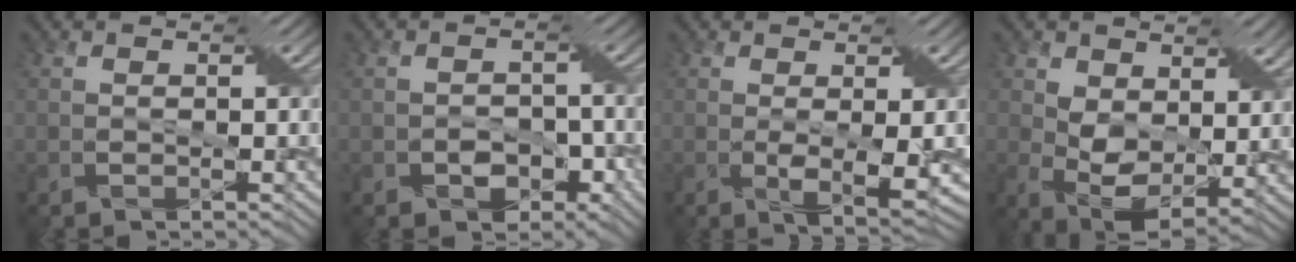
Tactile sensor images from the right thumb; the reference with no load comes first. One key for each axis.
{"total": 3.8, "fx": -2.2, "fy": 2.8, "fz": 1.6, "tx": -0.014, "ty": 0.004, "tz": -0.033}
{"total": 3.8, "fx": 0.1, "fy": 0.6, "fz": 3.7, "tx": -0.065, "ty": -0.010, "tz": 0.009}
{"total": 6.3, "fx": 2.6, "fy": 3.9, "fz": 4.2, "tx": -0.093, "ty": -0.013, "tz": 0.047}